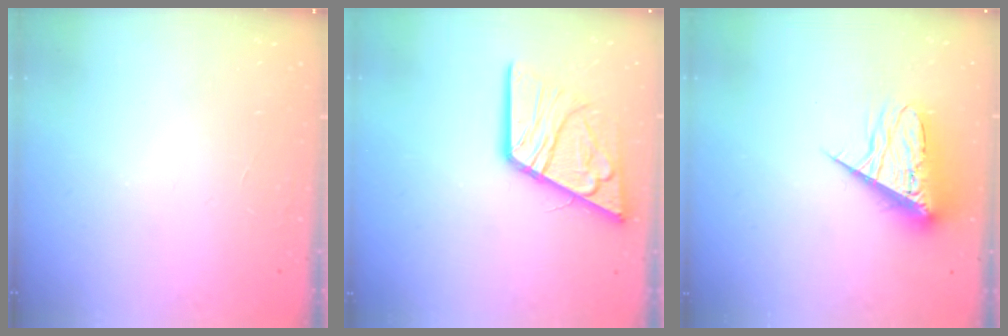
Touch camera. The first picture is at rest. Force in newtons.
{"total": 15.8, "press": 15.7, "slide": 1.8}
{"total": 9.3, "press": 9.3, "slide": 0.7}